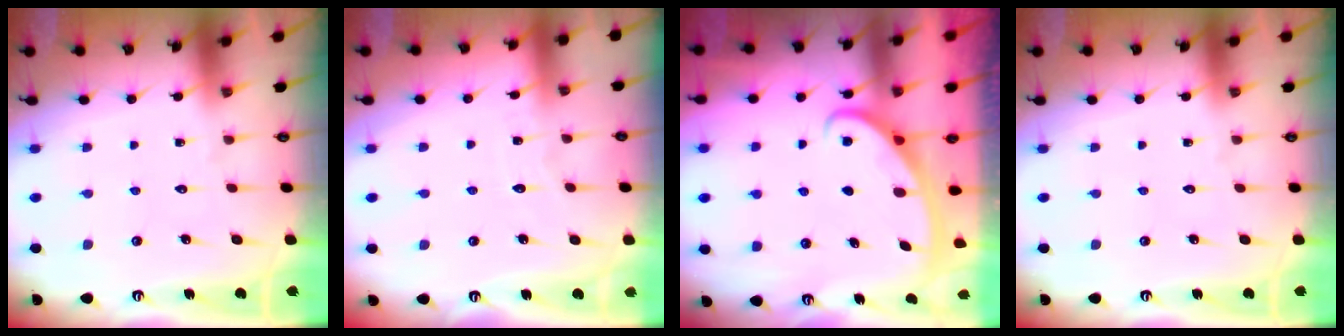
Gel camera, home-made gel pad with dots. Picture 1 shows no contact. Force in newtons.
{"total": 2.9, "press": 2.9, "slide": 0.3}
{"total": 2.8, "press": 2.8, "slide": 0.4}
{"total": 0.0}